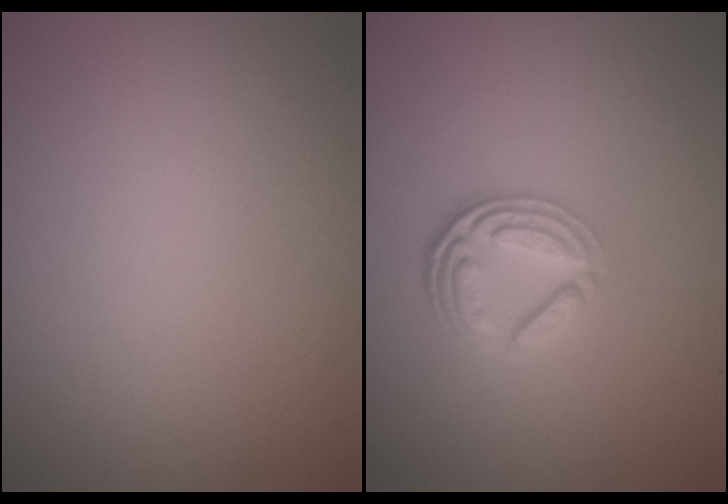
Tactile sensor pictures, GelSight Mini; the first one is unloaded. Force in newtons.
{"total": 4.0, "press": 2.9, "slide": 2.7}